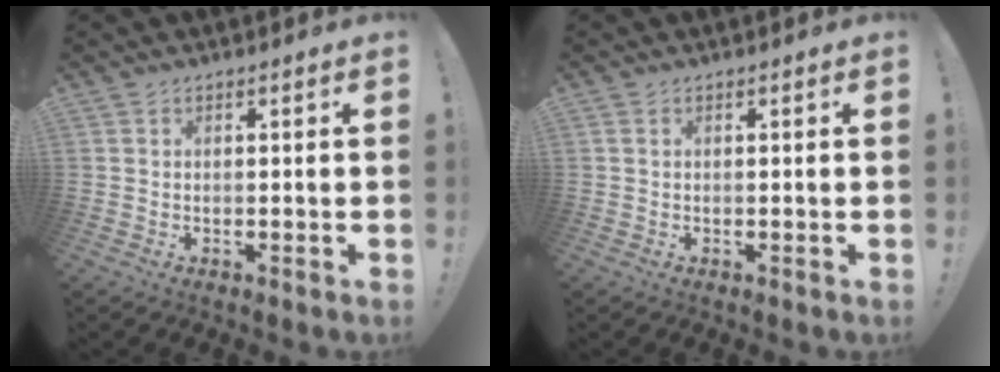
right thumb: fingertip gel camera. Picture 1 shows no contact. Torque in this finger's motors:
{"motor_torque": [-0.13, -0.17, 0.00, 0.07, 0.00]}